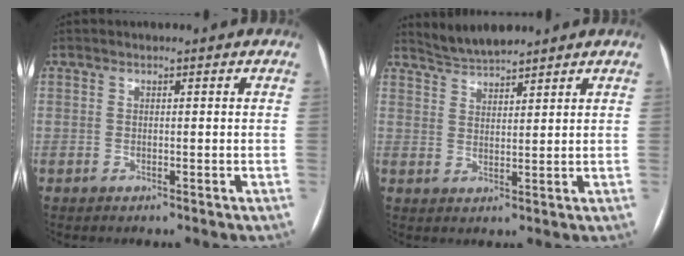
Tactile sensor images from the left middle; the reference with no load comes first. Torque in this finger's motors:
{"motor_torque": [-0.01, -0.01, 0.00, 0.00]}